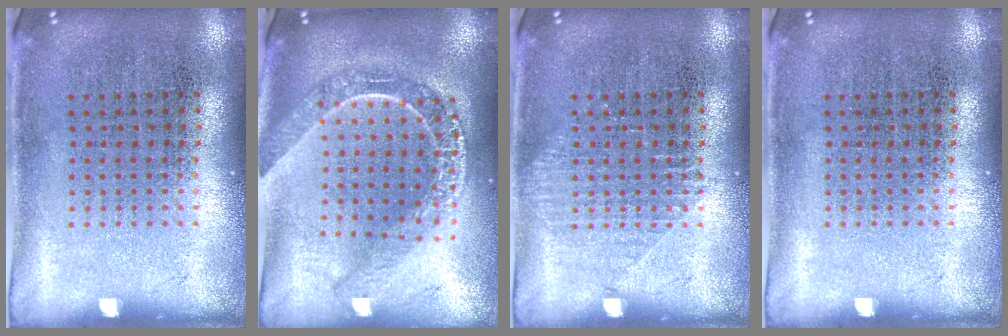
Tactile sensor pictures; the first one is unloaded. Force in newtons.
{"total": 2.0, "press": 1.7, "slide": 1.1}
{"total": 1.0, "press": 1.0, "slide": 0.2}
{"total": 0.0}